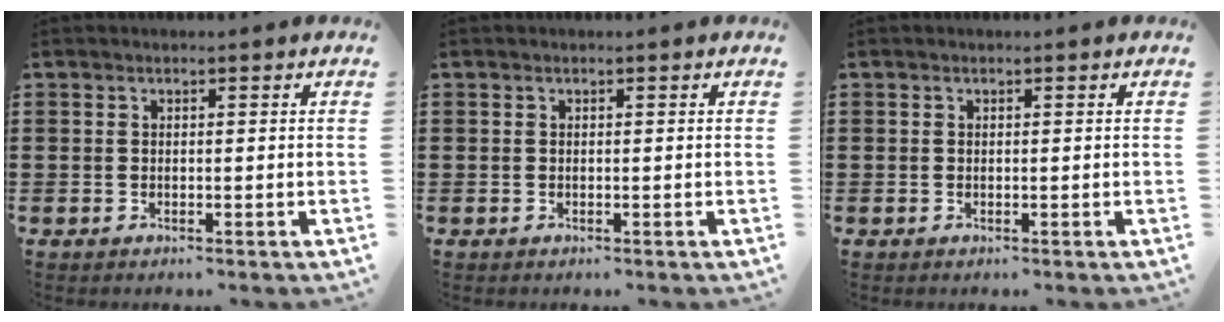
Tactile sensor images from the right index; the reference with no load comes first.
{"total": 0.0}
{"total": 0.0}